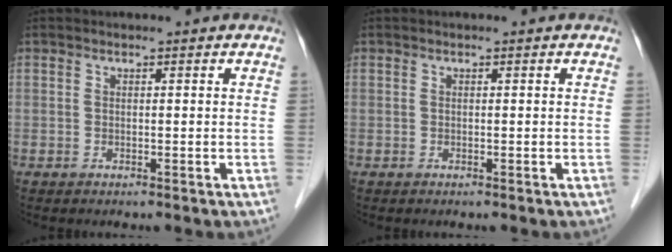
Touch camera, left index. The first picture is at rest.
{"total": 0.0}